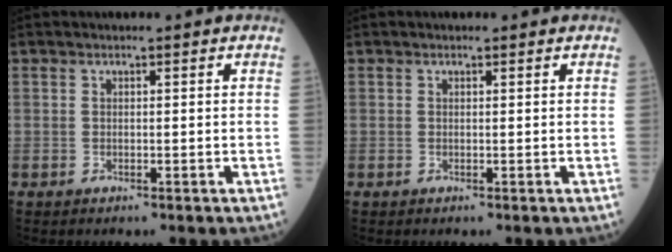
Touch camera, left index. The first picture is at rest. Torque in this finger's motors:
{"motor_torque": [0.12, 0.21, 0.00, -0.01]}